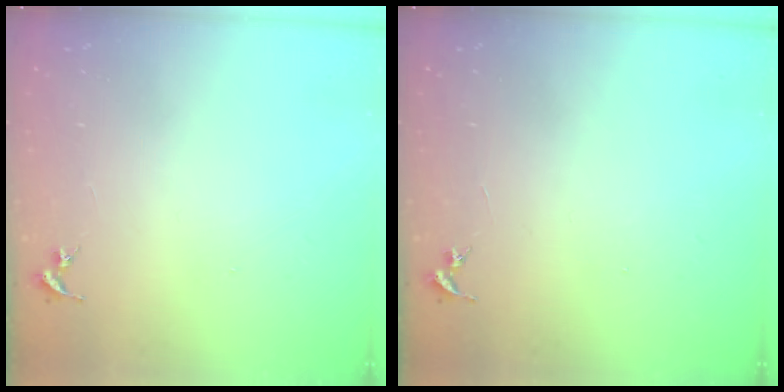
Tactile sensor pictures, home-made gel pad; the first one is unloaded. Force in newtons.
{"total": 0.0}